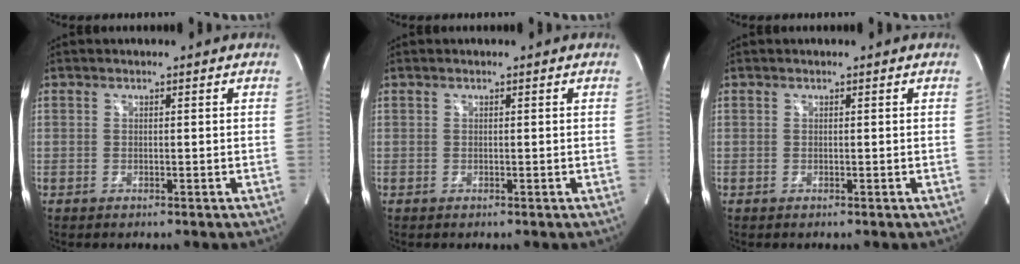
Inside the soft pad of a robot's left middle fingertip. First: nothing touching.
{"total": 0.0}
{"total": 0.0}